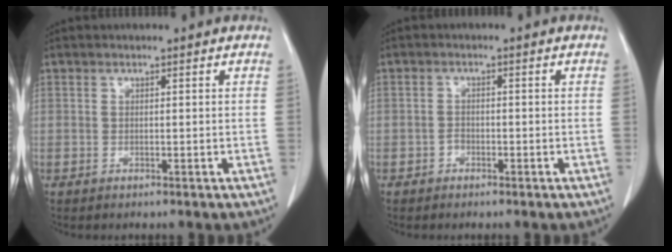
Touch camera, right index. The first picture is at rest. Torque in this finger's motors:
{"motor_torque": [-0.05, -0.03, -0.07, 0.02]}